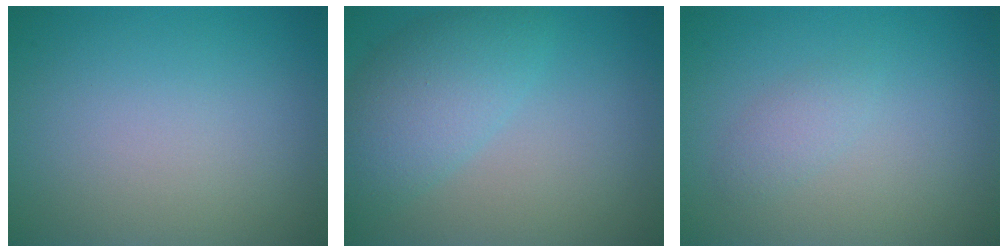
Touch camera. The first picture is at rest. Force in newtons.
{"total": 5.0, "press": 5.0, "slide": 0.1}
{"total": 1.3, "press": 1.3, "slide": 0.1}